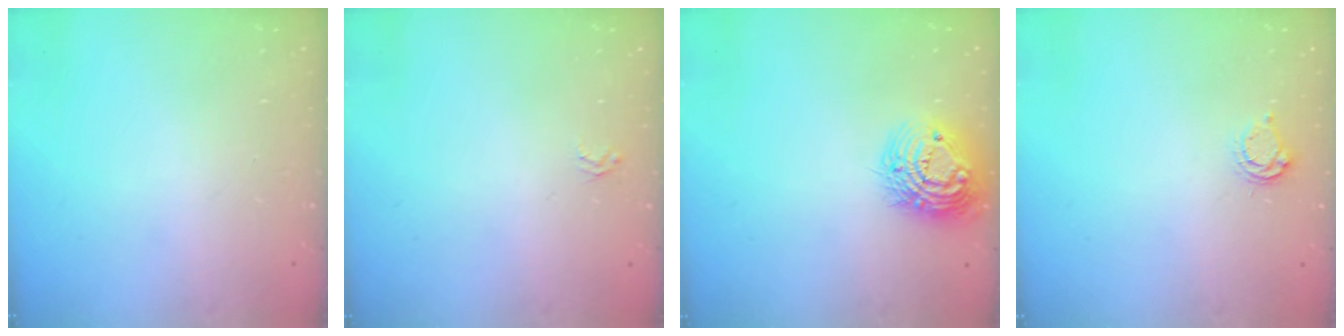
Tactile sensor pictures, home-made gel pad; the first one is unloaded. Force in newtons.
{"total": 1.9, "press": 1.9, "slide": 0.2}
{"total": 13.9, "press": 13.9, "slide": 1.0}
{"total": 3.9, "press": 3.8, "slide": 0.4}